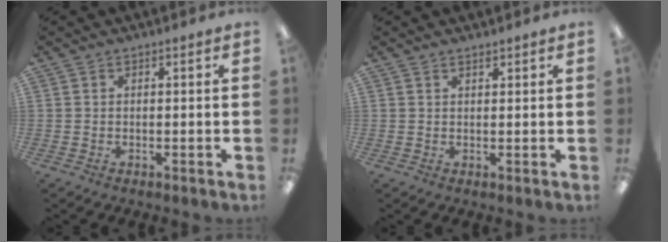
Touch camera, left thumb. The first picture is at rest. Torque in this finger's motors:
{"motor_torque": [-0.10, 0.08, -0.18, -0.02, -0.02]}